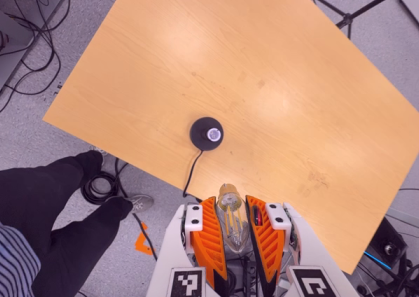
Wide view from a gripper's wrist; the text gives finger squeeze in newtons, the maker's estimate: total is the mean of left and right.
{"total": 21.8, "left": 24.9, "right": 18.7}